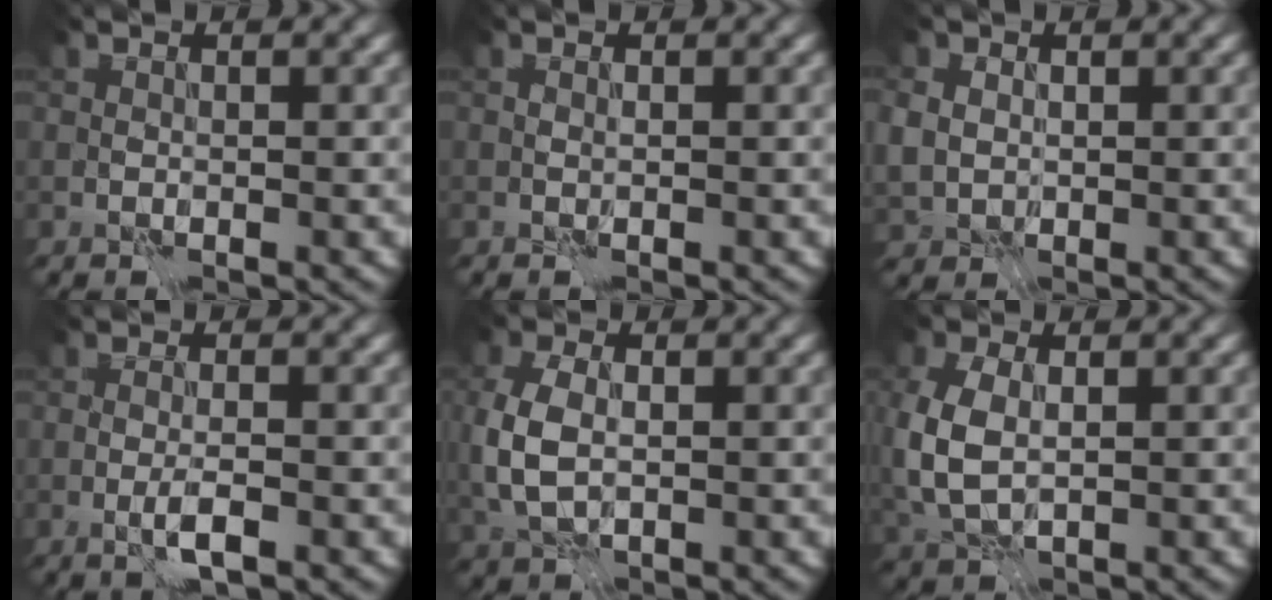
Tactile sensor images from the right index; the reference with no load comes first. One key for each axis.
{"total": 0.0}
{"total": 2.3, "fx": 0.5, "fy": 2.1, "fz": 0.9, "tx": -0.027, "ty": -0.001, "tz": 0.010}
{"total": 1.7, "fx": -0.8, "fy": 0.1, "fz": 1.5, "tx": -0.028, "ty": 0.001, "tz": -0.016}
{"total": 4.3, "fx": 0.1, "fy": 3.0, "fz": 3.1, "tx": -0.088, "ty": -0.004, "tz": 0.003}
{"total": 5.0, "fx": 0.3, "fy": 3.3, "fz": 3.7, "tx": -0.104, "ty": -0.005, "tz": 0.008}